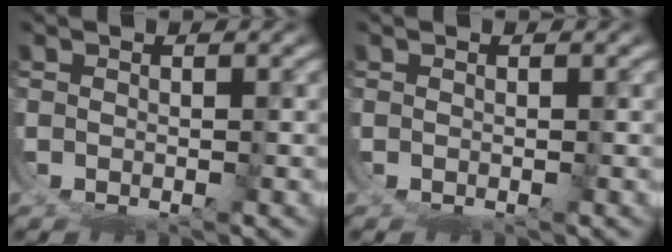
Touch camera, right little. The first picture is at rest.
{"total": 0.0}